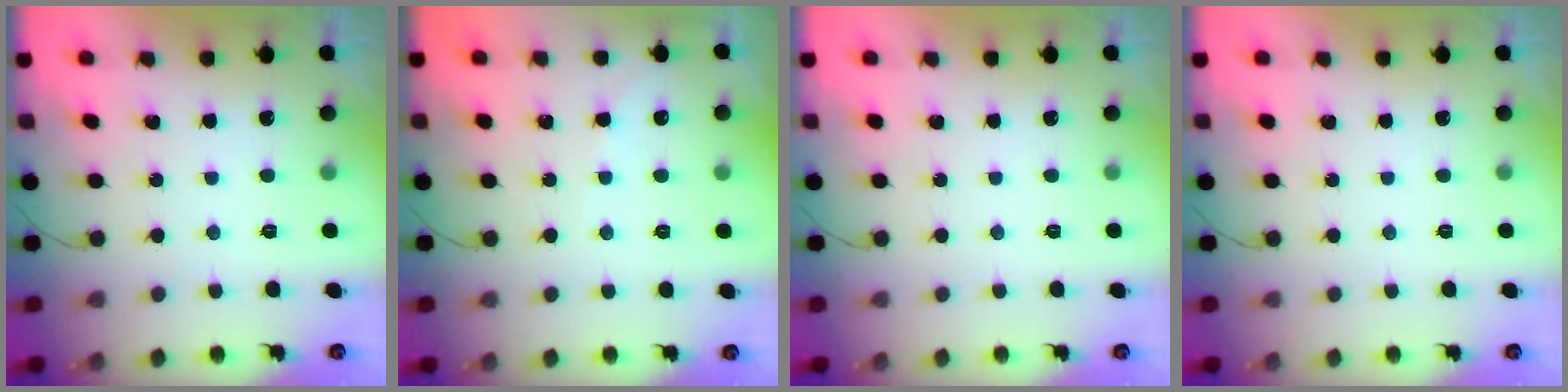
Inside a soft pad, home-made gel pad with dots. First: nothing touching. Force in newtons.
{"total": 2.7, "press": 2.7, "slide": 0.4}
{"total": 0.0}
{"total": 0.0}